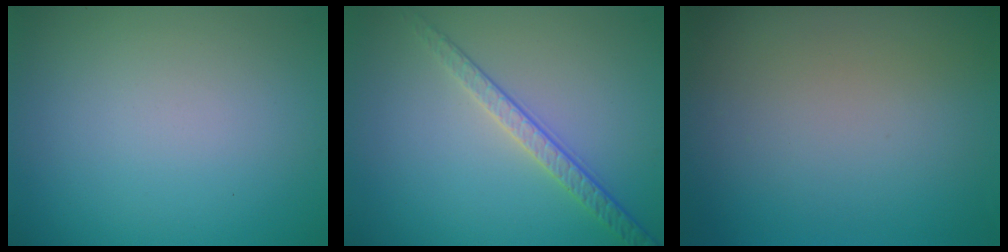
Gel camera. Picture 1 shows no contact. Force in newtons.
{"total": 2.4, "press": 2.0, "slide": 1.4}
{"total": 0.0}